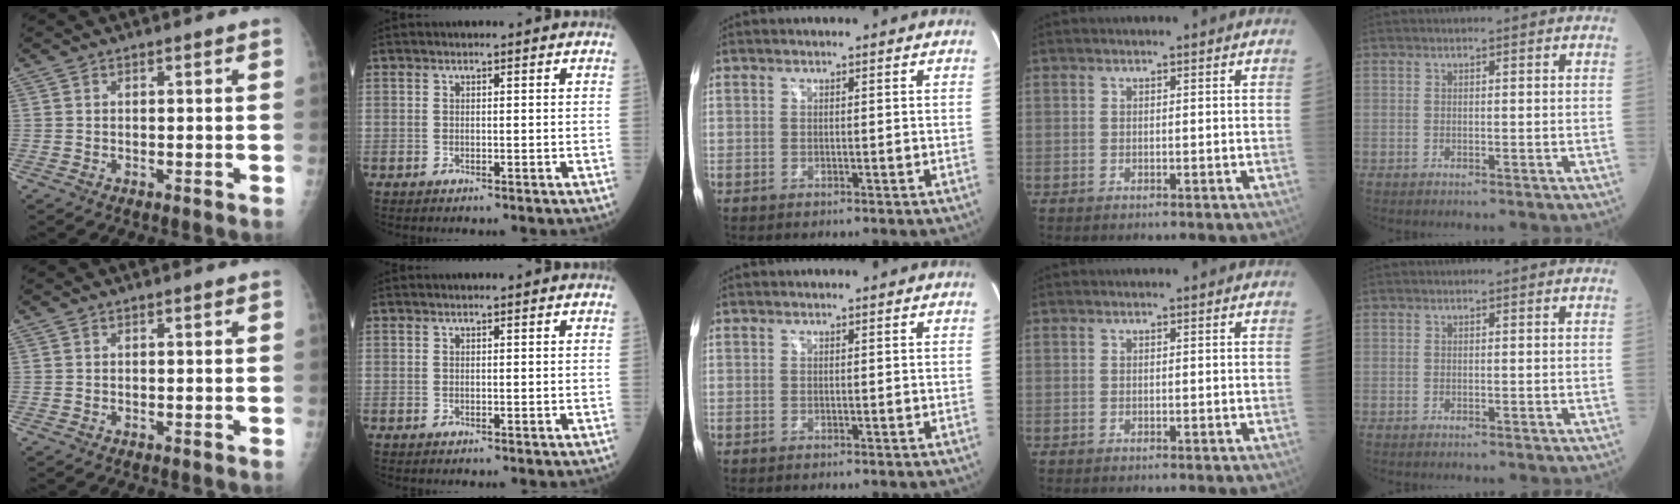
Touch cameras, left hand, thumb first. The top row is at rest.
{}